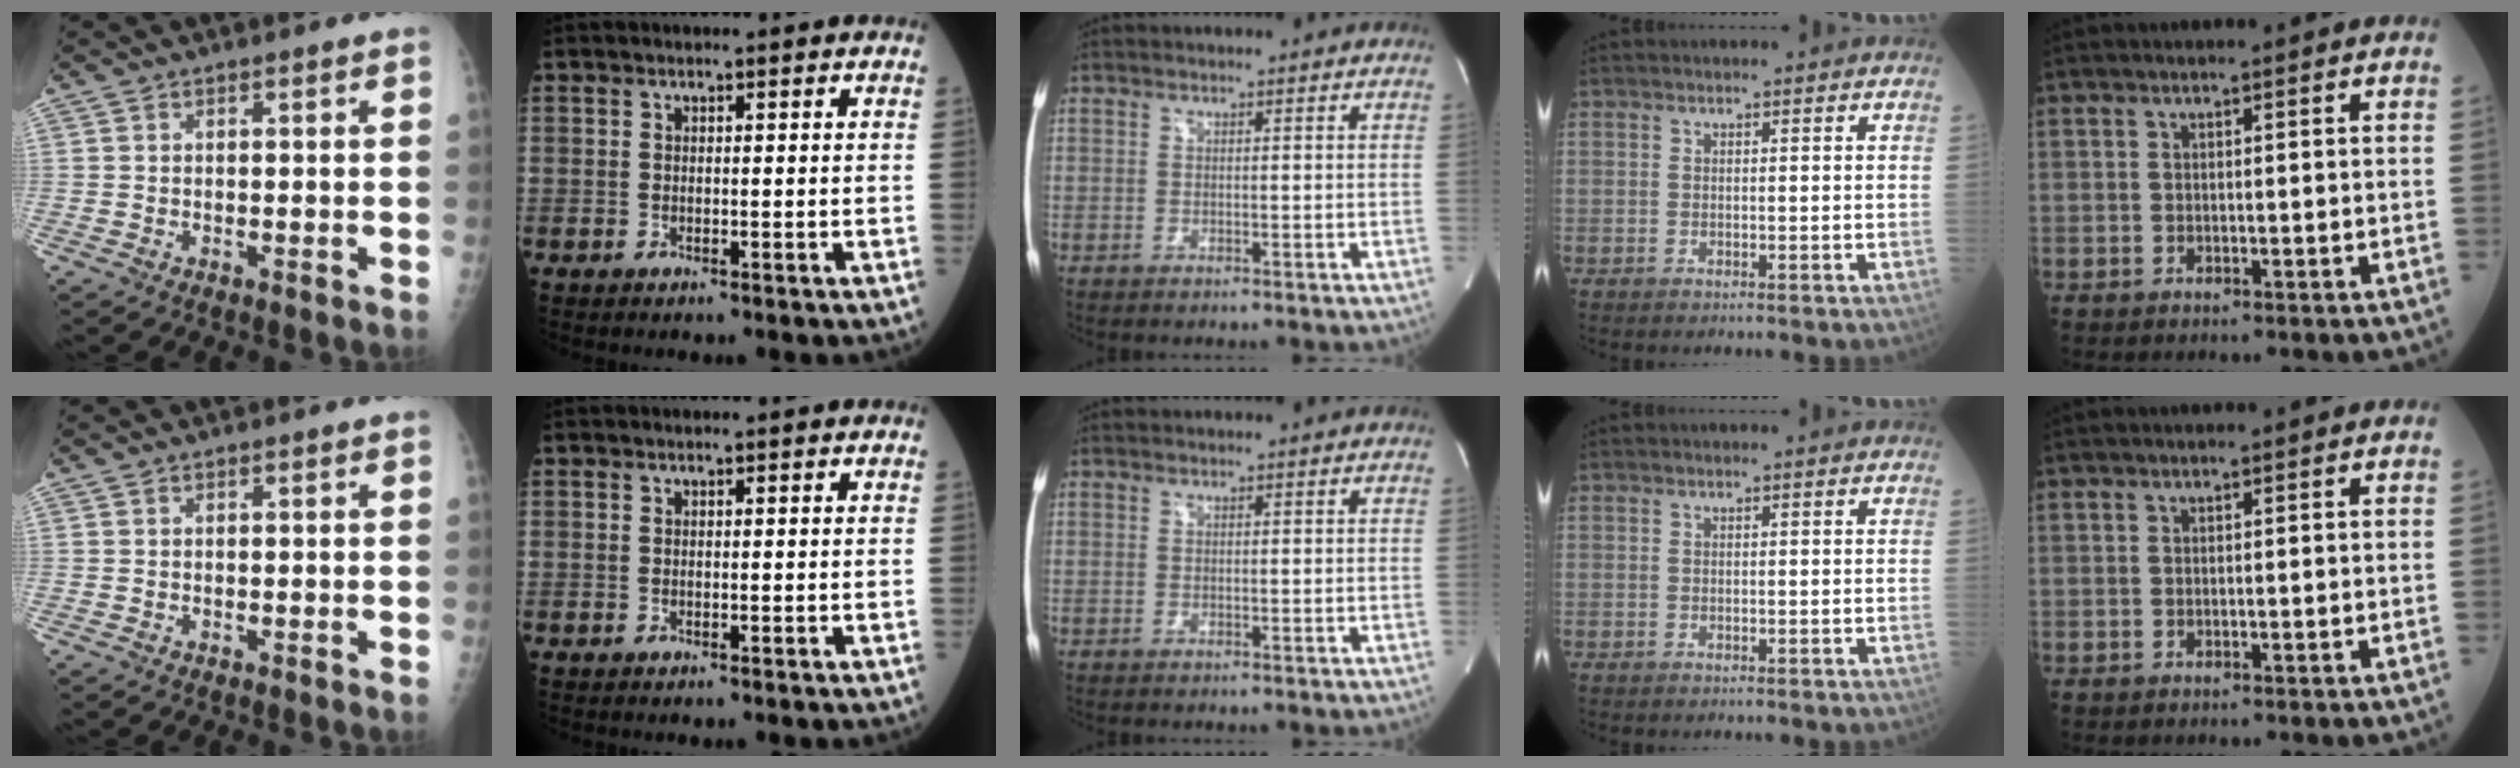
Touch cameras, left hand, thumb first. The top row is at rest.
{}